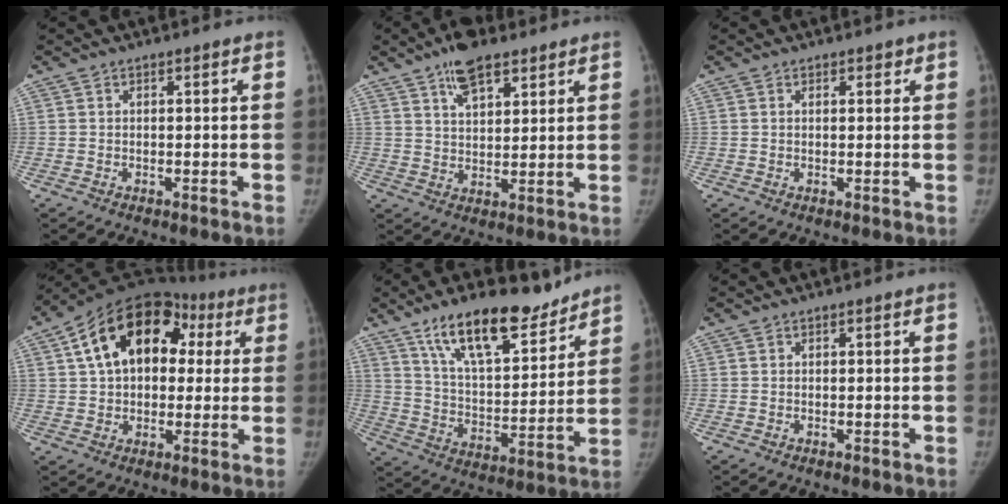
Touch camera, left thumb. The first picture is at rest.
{"total": 8.9, "force": [5.8, 4.1, 5.4], "torque": [-0.071, -0.024, 0.099]}
{"total": 1.3, "force": [0.9, 0.7, 0.5], "torque": [0.002, -0.005, 0.011]}
{"total": 19.6, "force": [5.6, 12.9, 13.6], "torque": [-0.196, 0.036, 0.081]}
{"total": 18.0, "force": [13.1, 6.7, 10.4], "torque": [-0.129, -0.073, 0.227]}
{"total": 0.0}